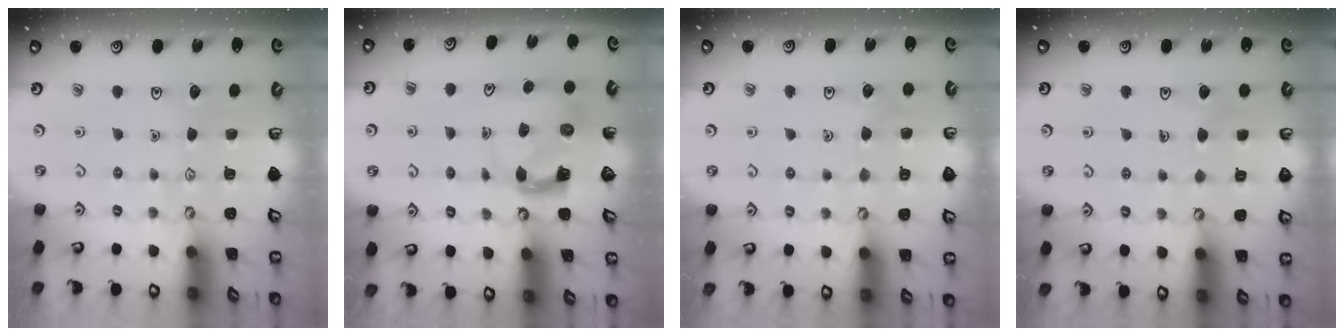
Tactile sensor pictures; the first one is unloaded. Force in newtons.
{"total": 3.7, "press": 3.7, "slide": 0.6}
{"total": 3.3, "press": 3.3, "slide": 0.3}
{"total": 3.5, "press": 3.5, "slide": 0.2}